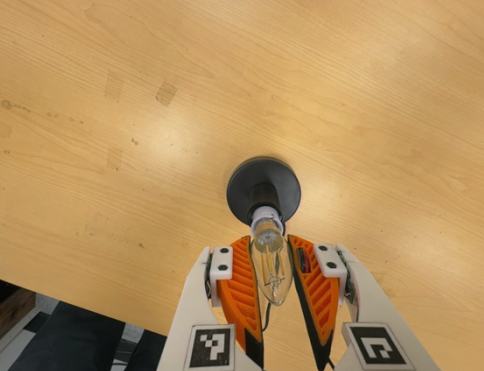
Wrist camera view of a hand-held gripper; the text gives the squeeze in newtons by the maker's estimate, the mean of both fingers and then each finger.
{"total": 12.3, "left": 12.2, "right": 12.5}